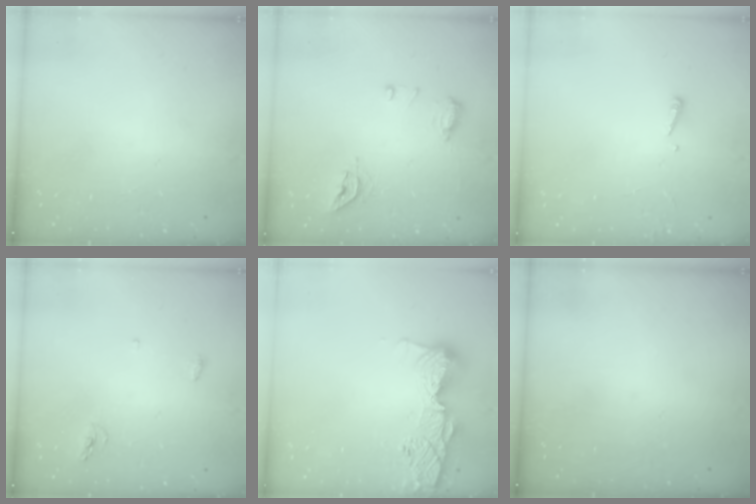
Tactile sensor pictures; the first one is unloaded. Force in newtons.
{"total": 9.0, "press": 8.9, "slide": 0.9}
{"total": 2.4, "press": 2.4, "slide": 0.2}
{"total": 4.5, "press": 4.2, "slide": 1.5}
{"total": 14.3, "press": 14.2, "slide": 1.3}
{"total": 0.0}